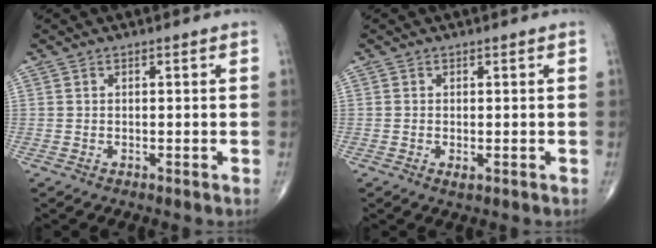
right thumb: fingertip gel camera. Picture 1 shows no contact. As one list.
[{"total": 1.0, "force": [-0.3, 0.4, 0.9], "torque": [-0.016, -0.004, -0.003]}]